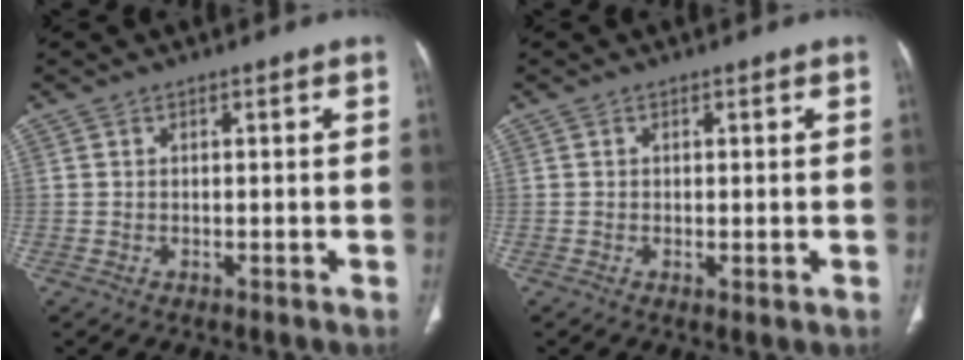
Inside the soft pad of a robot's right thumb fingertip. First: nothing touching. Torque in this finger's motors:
{"motor_torque": [-0.08, 0.16, -0.48, 0.02, -0.02]}